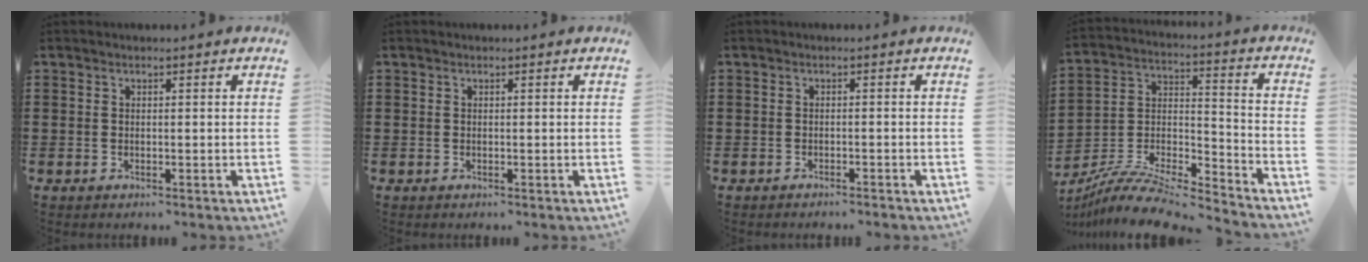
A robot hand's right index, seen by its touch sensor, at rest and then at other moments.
{"total": 0.0}
{"total": 0.9, "force": [-0.9, -0.1, 0.1], "torque": [-0.005, 0.000, -0.018]}
{"total": 10.4, "force": [-9.4, 1.9, 4.0], "torque": [-0.077, 0.019, -0.188]}